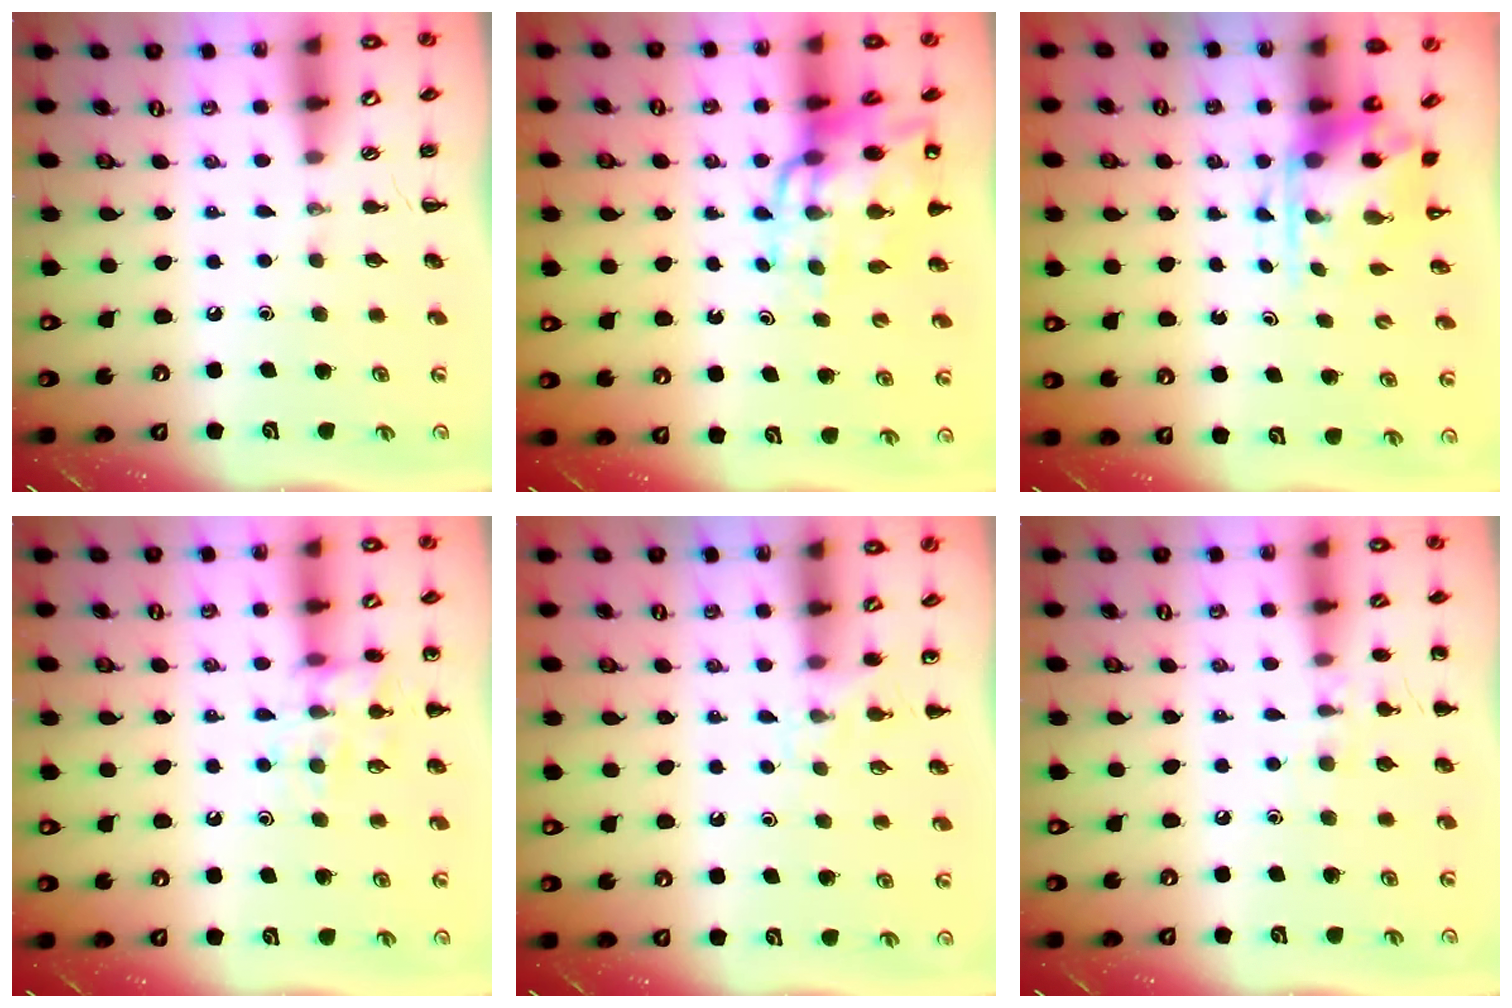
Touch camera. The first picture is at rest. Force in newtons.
{"total": 14.1, "press": 13.6, "slide": 3.7}
{"total": 3.8, "press": 3.7, "slide": 0.9}
{"total": 13.3, "press": 13.2, "slide": 1.7}
{"total": 4.6, "press": 4.3, "slide": 1.6}
{"total": 7.6, "press": 7.3, "slide": 2.1}